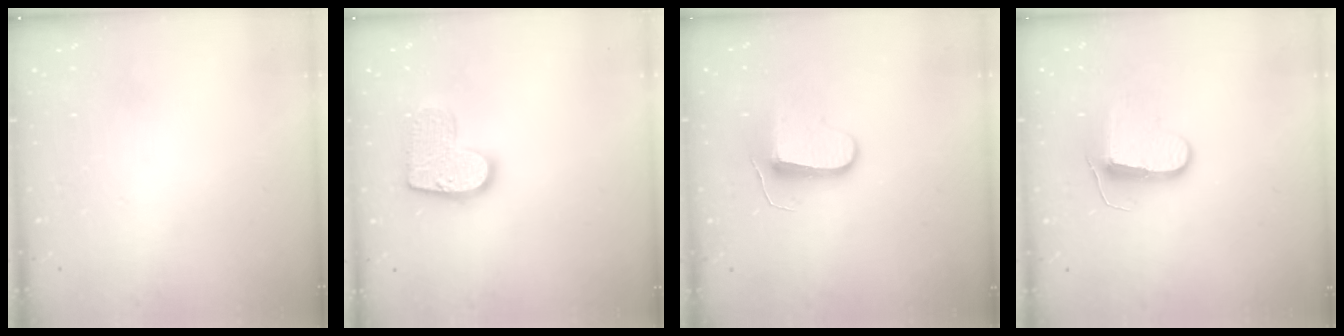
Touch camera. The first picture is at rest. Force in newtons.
{"total": 12.9, "press": 12.9, "slide": 0.8}
{"total": 8.9, "press": 8.9, "slide": 0.1}
{"total": 9.9, "press": 9.9, "slide": 0.2}